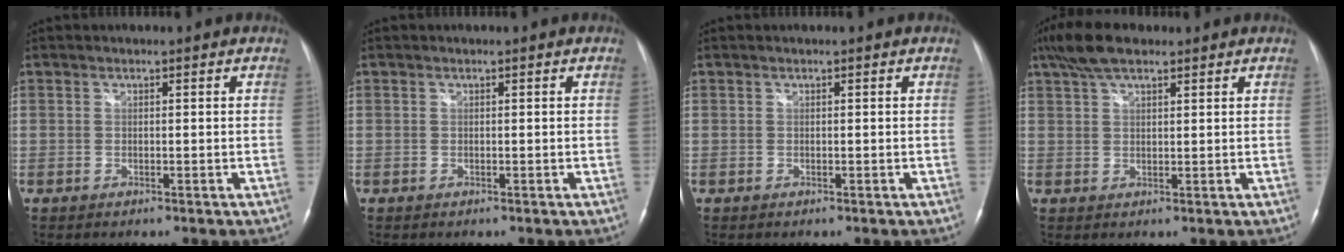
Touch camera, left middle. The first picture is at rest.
{"total": 0.0}
{"total": 0.0}
{"total": 6.5, "force": [4.7, 2.2, 3.9], "torque": [-0.085, 0.022, 0.088]}